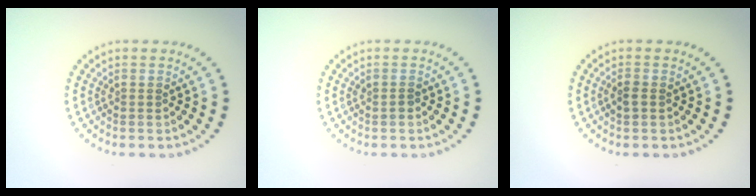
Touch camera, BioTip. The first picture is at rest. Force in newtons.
{"total": 0.7, "press": 0.7, "slide": 0.2}
{"total": 1.0, "press": 1.0, "slide": 0.2}